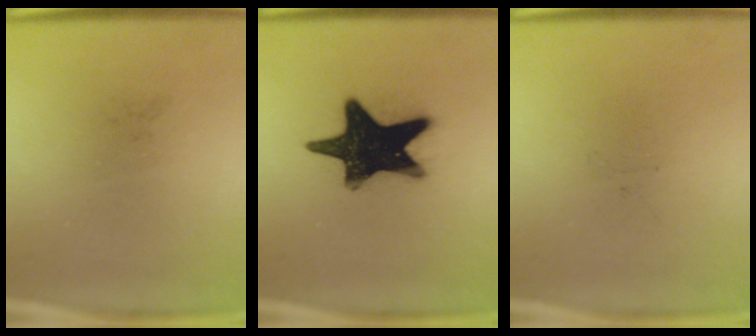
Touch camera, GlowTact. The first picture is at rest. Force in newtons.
{"total": 19.9}
{"total": 0.0}